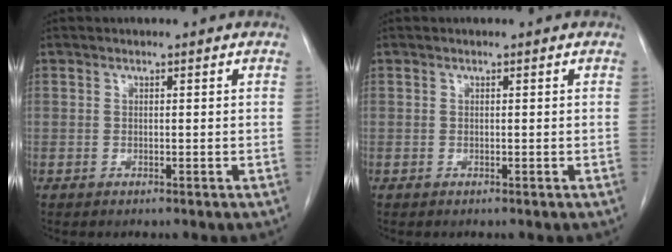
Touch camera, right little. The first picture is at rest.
{"total": 0.0}